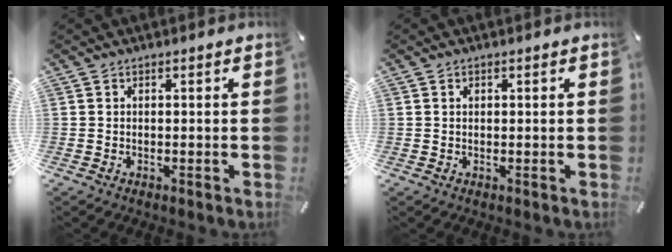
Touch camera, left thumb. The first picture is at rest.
{"total": 0.7, "force": [0.2, 0.5, 0.4], "torque": [-0.008, 0.003, 0.004]}